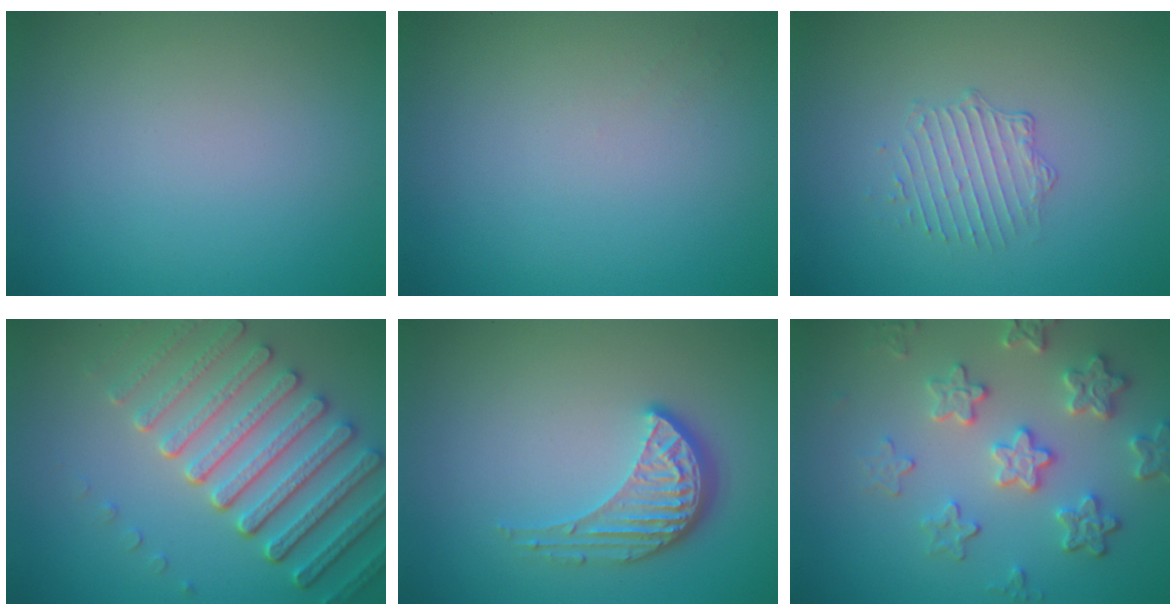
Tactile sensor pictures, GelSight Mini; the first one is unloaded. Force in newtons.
{"total": 0.6, "press": 0.5, "slide": 0.3}
{"total": 1.7, "press": 1.1, "slide": 1.3}
{"total": 7.2, "press": 5.4, "slide": 4.7}
{"total": 4.1, "press": 3.1, "slide": 2.7}
{"total": 4.8, "press": 4.1, "slide": 2.6}